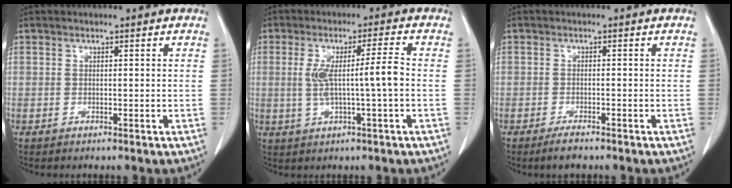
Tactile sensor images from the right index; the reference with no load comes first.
{"total": 6.9, "force": [-0.3, -0.3, 6.9], "torque": [-0.128, 0.007, 0.001]}
{"total": 2.1, "force": [-1.7, 0.3, 1.2], "torque": [-0.028, -0.004, -0.029]}